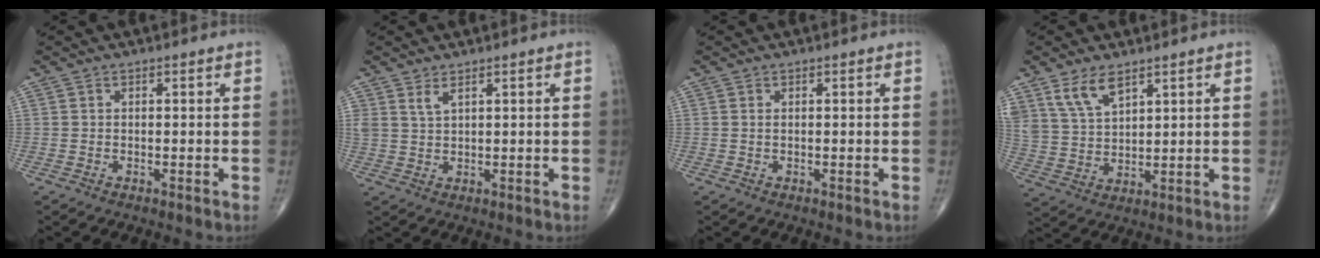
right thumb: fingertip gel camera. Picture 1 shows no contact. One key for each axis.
{"total": 2.2, "fx": 1.6, "fy": 0.7, "fz": 1.3, "tx": -0.026, "ty": -0.011, "tz": 0.039}
{"total": 0.0}
{"total": 7.5, "fx": 5.0, "fy": 3.5, "fz": 4.3, "tx": -0.076, "ty": -0.020, "tz": 0.108}